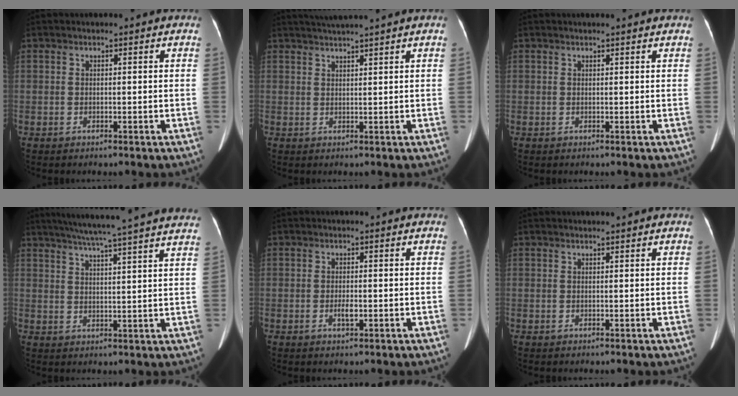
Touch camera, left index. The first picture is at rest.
{"total": 4.8, "force": [4.1, -1.4, 2.1], "torque": [-0.033, 0.016, 0.068]}
{"total": 2.0, "force": [1.8, -0.1, 0.8], "torque": [-0.012, 0.012, 0.020]}
{"total": 21.4, "force": [18.9, -0.5, 10.2], "torque": [-0.167, 0.003, 0.241]}
{"total": 1.5, "force": [-0.5, 0.5, 1.4], "torque": [-0.029, -0.002, -0.010]}
{"total": 0.8, "force": [0.7, -0.2, 0.3], "torque": [-0.006, 0.004, 0.014]}